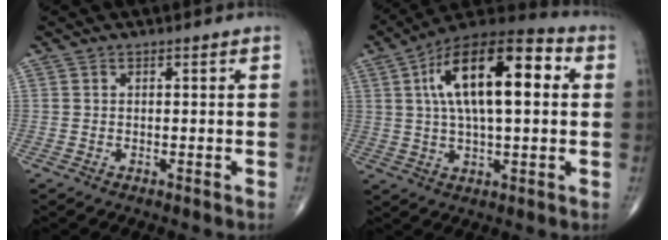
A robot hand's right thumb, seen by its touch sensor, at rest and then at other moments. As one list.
[{"total": 20.2, "force": [4.3, 8.2, 17.9], "torque": [-0.283, 0.017, 0.059]}]